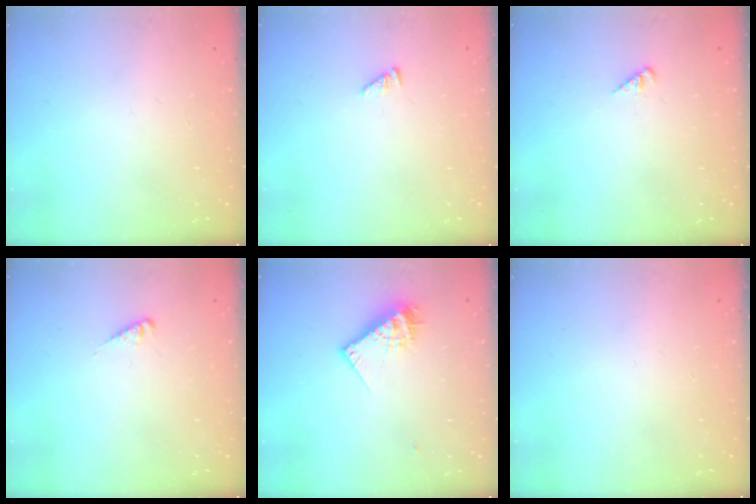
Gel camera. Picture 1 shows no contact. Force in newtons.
{"total": 2.1, "press": 2.1, "slide": 0.3}
{"total": 1.8, "press": 1.8, "slide": 0.3}
{"total": 1.1, "press": 1.0, "slide": 0.2}
{"total": 10.1, "press": 10.0, "slide": 0.7}
{"total": 0.0}